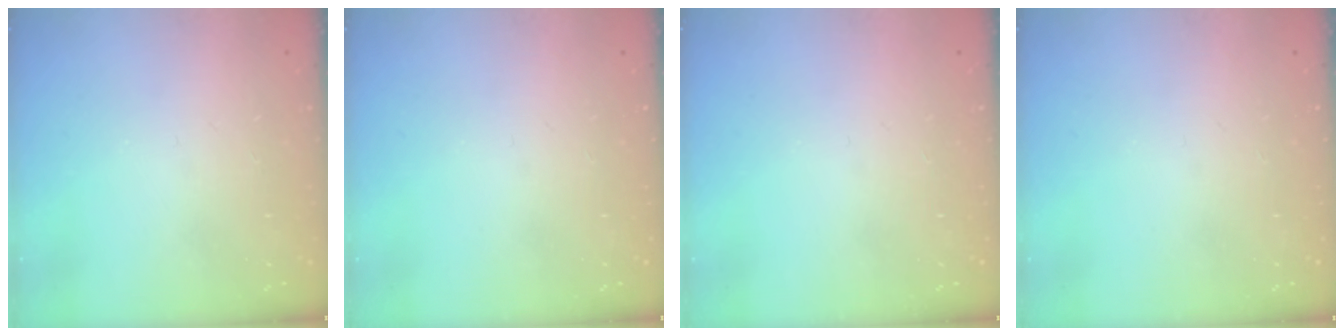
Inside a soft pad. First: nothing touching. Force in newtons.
{"total": 0.0}
{"total": 0.0}
{"total": 0.0}